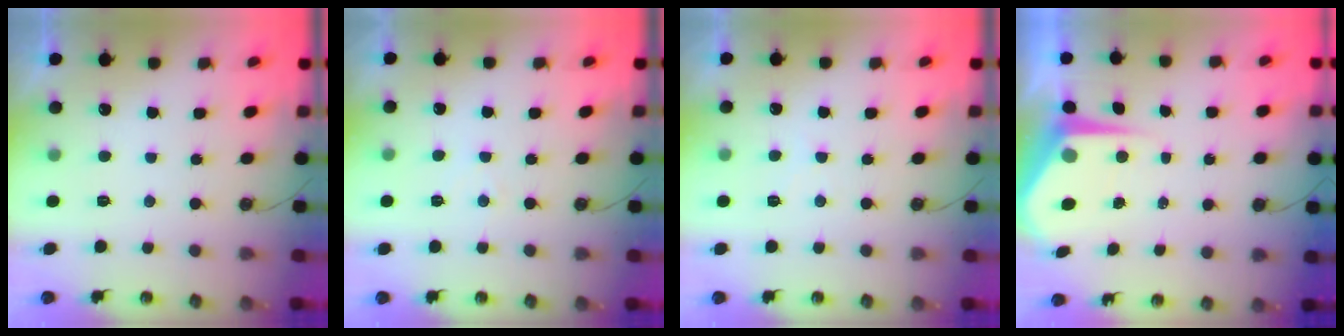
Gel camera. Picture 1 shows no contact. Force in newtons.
{"total": 3.1, "press": 3.1, "slide": 0.5}
{"total": 3.4, "press": 3.4, "slide": 0.6}
{"total": 6.4, "press": 6.3, "slide": 0.6}